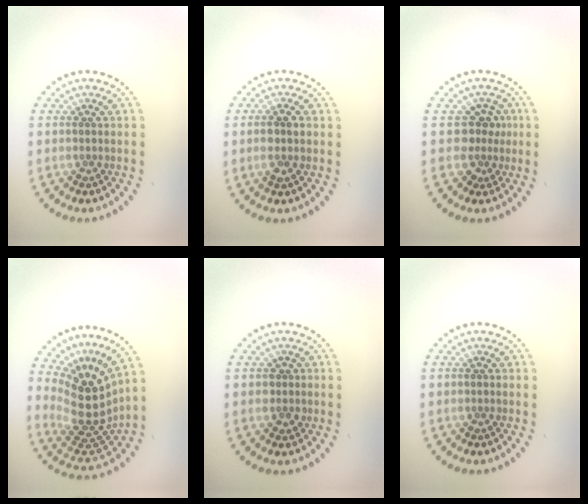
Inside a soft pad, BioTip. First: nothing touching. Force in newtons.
{"total": 1.9, "press": 1.8, "slide": 0.6}
{"total": 2.5, "press": 1.9, "slide": 1.6}
{"total": 5.3, "press": 3.9, "slide": 3.6}
{"total": 1.2, "press": 1.1, "slide": 0.5}
{"total": 0.0}